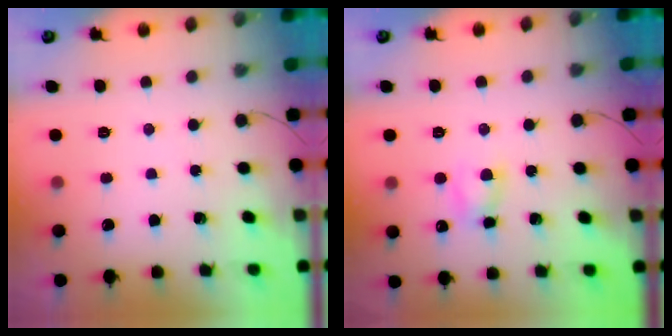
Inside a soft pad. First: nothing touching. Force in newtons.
{"total": 4.3, "press": 4.1, "slide": 1.3}